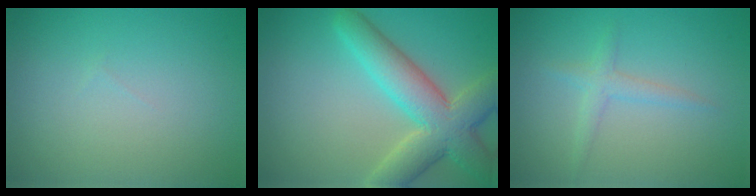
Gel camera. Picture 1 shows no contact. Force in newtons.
{"total": 7.3, "press": 7.3, "slide": 0.3}
{"total": 1.6, "press": 1.6, "slide": 0.0}